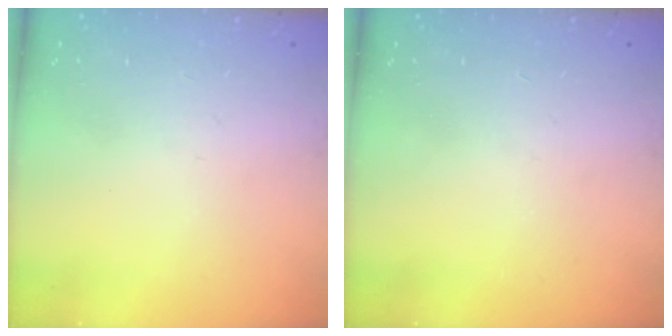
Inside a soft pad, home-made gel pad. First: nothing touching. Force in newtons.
{"total": 0.0}